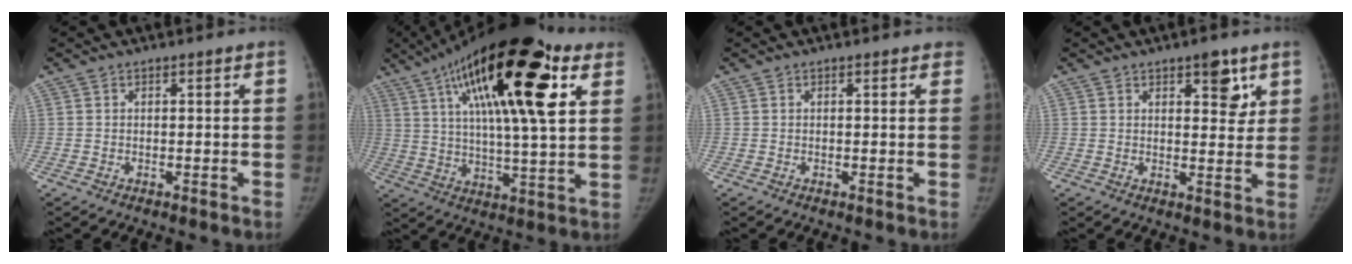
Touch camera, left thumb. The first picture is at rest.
{"total": 28.1, "force": [11.6, 8.5, 24.1], "torque": [-0.390, -0.005, 0.182]}
{"total": 1.6, "force": [1.2, 0.7, 0.8], "torque": [0.002, 0.002, 0.007]}
{"total": 5.8, "force": [3.1, 2.7, 4.1], "torque": [-0.026, -0.018, 0.040]}